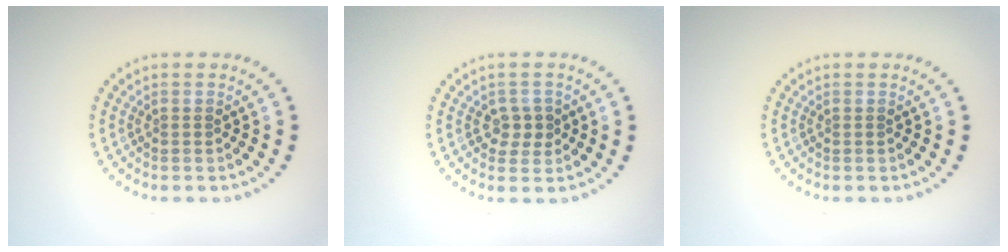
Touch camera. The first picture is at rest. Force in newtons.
{"total": 1.8, "press": 1.8, "slide": 0.6}
{"total": 0.0}